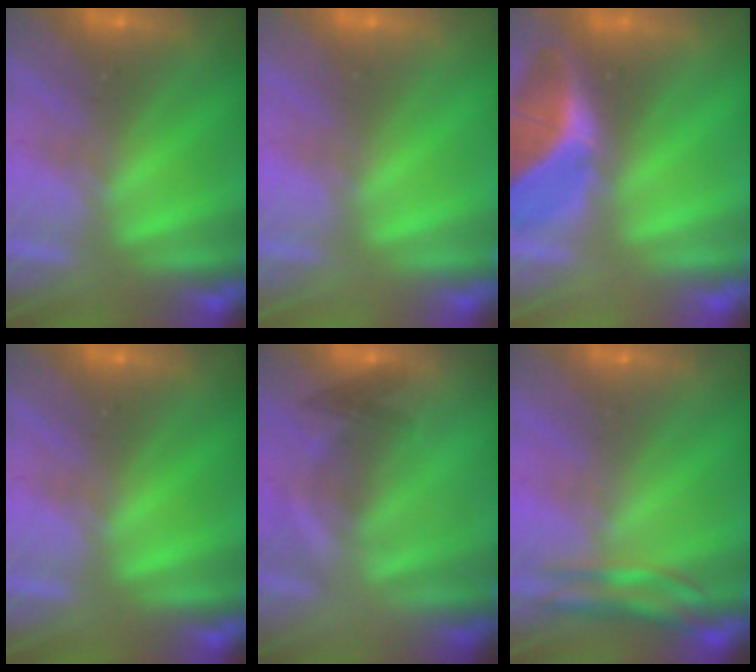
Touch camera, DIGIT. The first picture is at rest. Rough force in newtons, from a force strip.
{"total": 1.4}
{"total": 2.1}
{"total": 0.0}
{"total": 2.2}
{"total": 4.2}